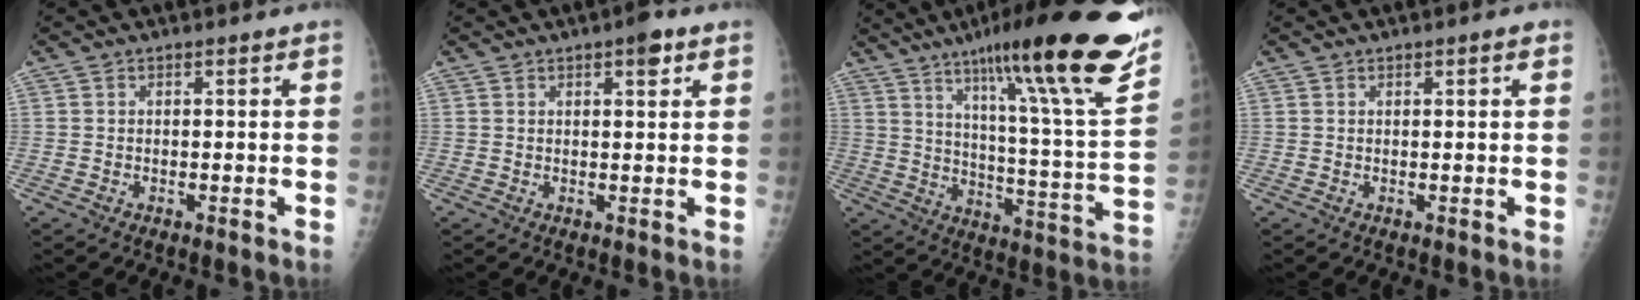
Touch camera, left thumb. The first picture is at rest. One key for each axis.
{"total": 3.5, "fx": 1.8, "fy": 1.1, "fz": 2.7, "tx": -0.030, "ty": -0.004, "tz": 0.021}
{"total": 29.1, "fx": 19.0, "fy": 3.0, "fz": 21.8, "tx": -0.311, "ty": -0.074, "tz": 0.280}
{"total": 1.5, "fx": 0.7, "fy": 0.3, "fz": 1.3, "tx": -0.019, "ty": 0.001, "tz": 0.008}